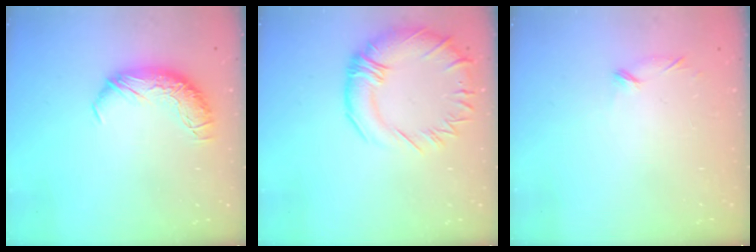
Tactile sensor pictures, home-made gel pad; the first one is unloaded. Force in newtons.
{"total": 5.8, "press": 5.0, "slide": 2.9}
{"total": 7.8, "press": 7.8, "slide": 0.7}